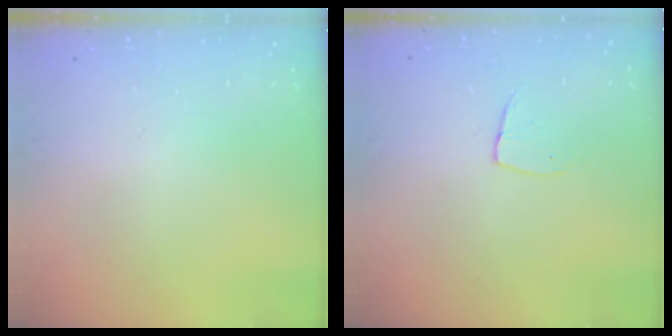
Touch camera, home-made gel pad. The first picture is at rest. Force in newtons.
{"total": 5.2, "press": 5.2, "slide": 0.4}